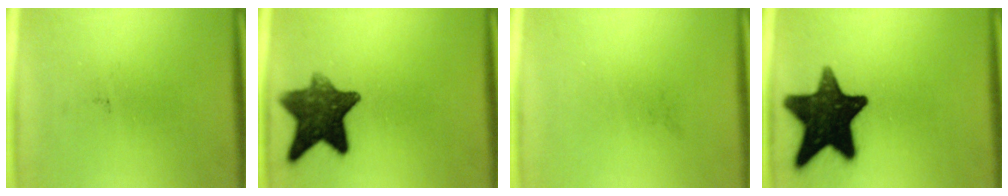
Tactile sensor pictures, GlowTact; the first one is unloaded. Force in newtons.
{"total": 10.8}
{"total": 0.0}
{"total": 16.8}